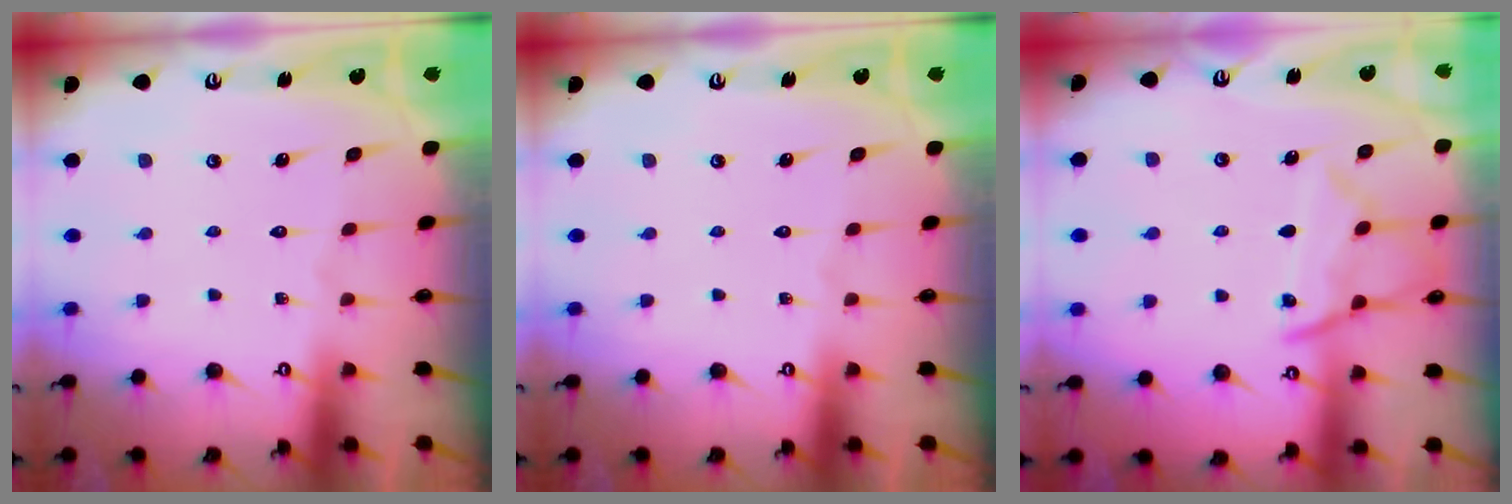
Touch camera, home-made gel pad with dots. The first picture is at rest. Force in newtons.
{"total": 0.0}
{"total": 11.0, "press": 10.9, "slide": 0.8}